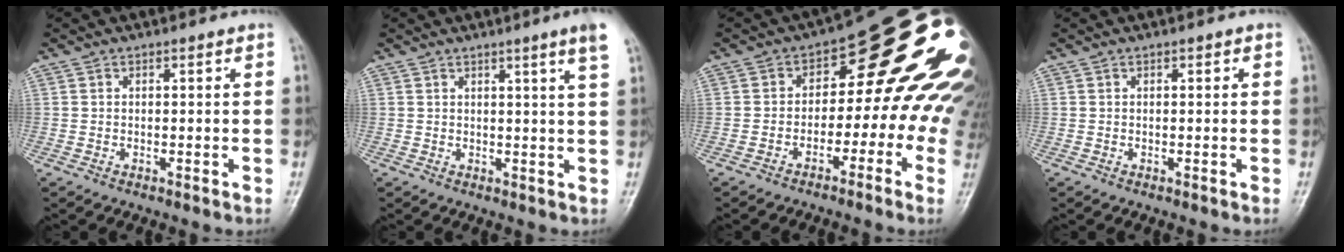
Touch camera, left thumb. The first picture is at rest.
{"total": 5.0, "force": [3.0, -0.7, 3.9], "torque": [-0.054, -0.016, 0.038]}
{"total": 19.6, "force": [-1.5, 11.4, 15.8], "torque": [-0.165, 0.060, -0.022]}
{"total": 0.0}